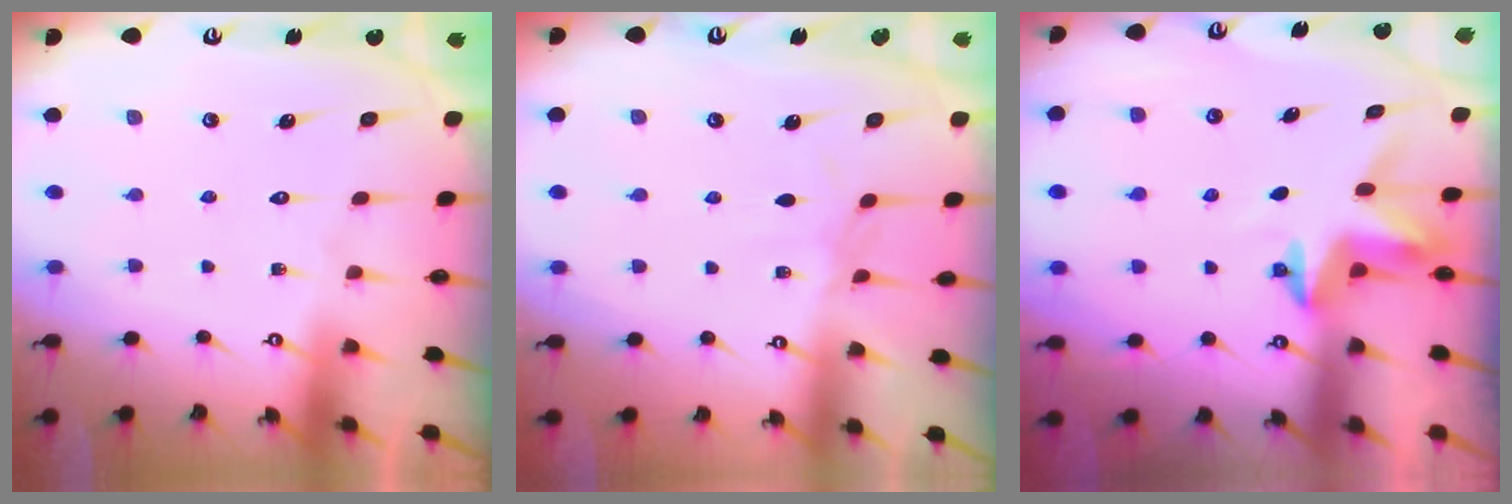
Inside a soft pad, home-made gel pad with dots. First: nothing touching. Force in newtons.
{"total": 1.7, "press": 1.6, "slide": 0.4}
{"total": 3.4, "press": 3.4, "slide": 0.2}